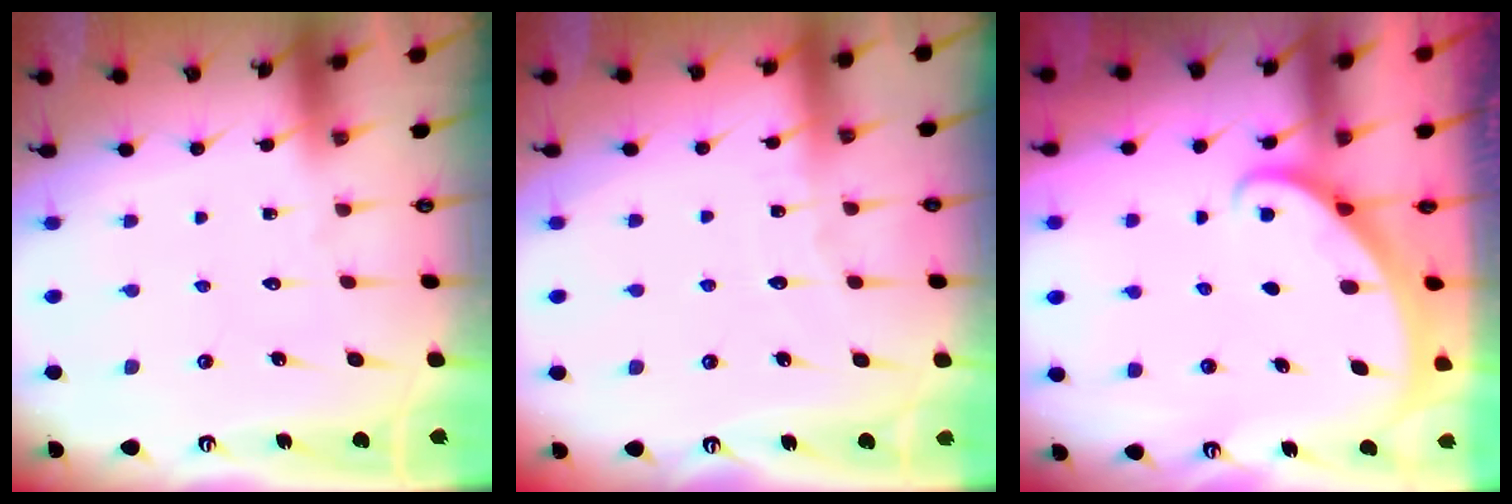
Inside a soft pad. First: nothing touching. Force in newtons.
{"total": 3.4, "press": 3.3, "slide": 0.4}
{"total": 1.3, "press": 1.3, "slide": 0.1}